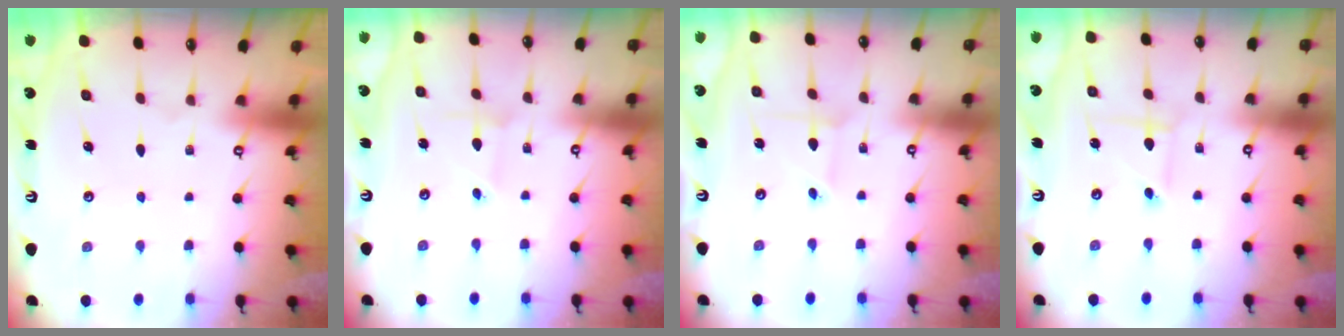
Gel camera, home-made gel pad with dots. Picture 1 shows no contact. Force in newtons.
{"total": 1.9, "press": 1.9, "slide": 0.1}
{"total": 2.2, "press": 2.2, "slide": 0.1}
{"total": 1.6, "press": 1.6, "slide": 0.2}